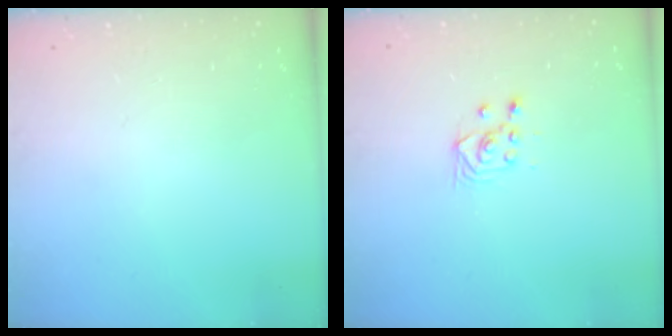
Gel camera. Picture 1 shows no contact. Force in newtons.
{"total": 3.6, "press": 3.2, "slide": 1.6}